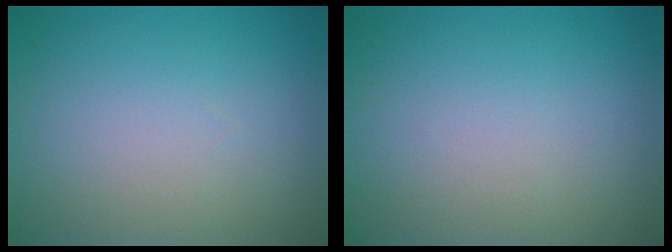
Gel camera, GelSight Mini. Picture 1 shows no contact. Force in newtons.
{"total": 0.0}